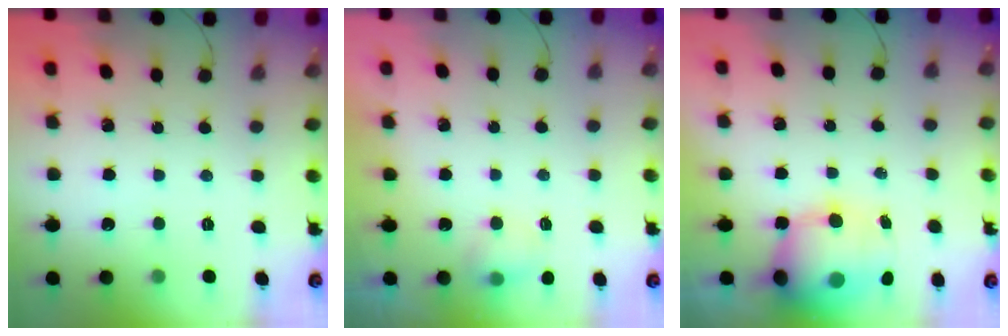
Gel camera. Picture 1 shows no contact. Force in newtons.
{"total": 5.1, "press": 4.9, "slide": 1.4}
{"total": 12.3, "press": 11.9, "slide": 3.1}